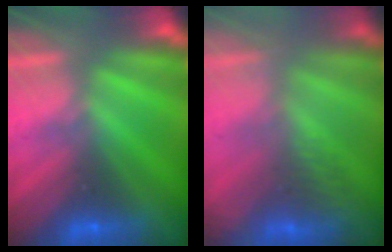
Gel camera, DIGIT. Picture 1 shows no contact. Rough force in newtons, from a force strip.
{"total": 3.6}